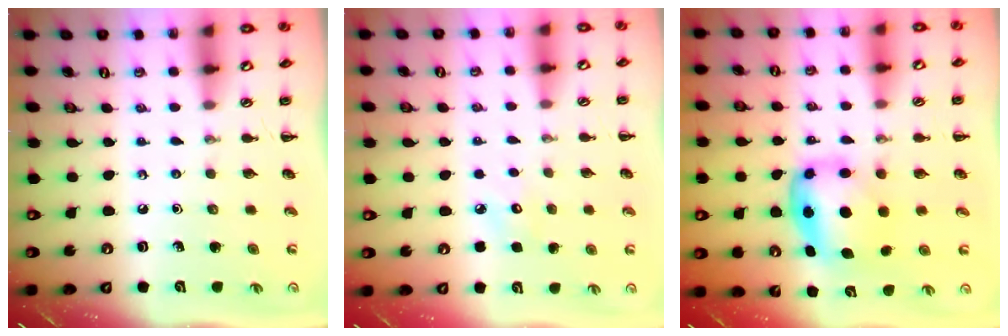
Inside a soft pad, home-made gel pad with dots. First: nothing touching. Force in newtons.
{"total": 5.8, "press": 5.6, "slide": 1.3}
{"total": 6.2, "press": 6.0, "slide": 1.4}